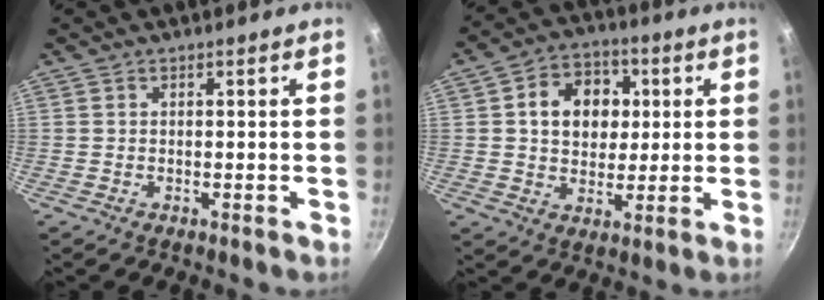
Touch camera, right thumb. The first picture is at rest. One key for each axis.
{"total": 11.8, "fx": 2.3, "fy": 9.4, "fz": 6.7, "tx": -0.070, "ty": 0.006, "tz": 0.029}